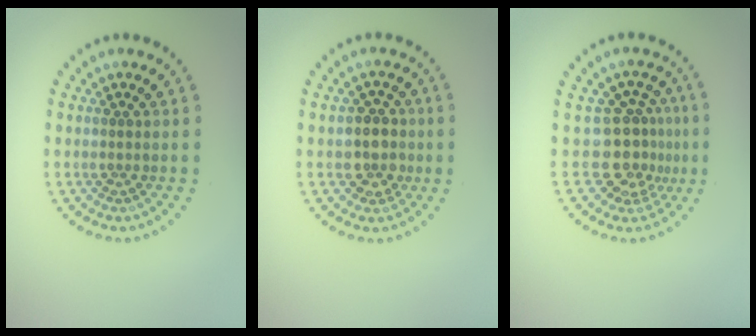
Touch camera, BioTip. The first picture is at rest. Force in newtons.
{"total": 2.8, "press": 2.6, "slide": 1.1}
{"total": 3.9, "press": 2.7, "slide": 2.9}